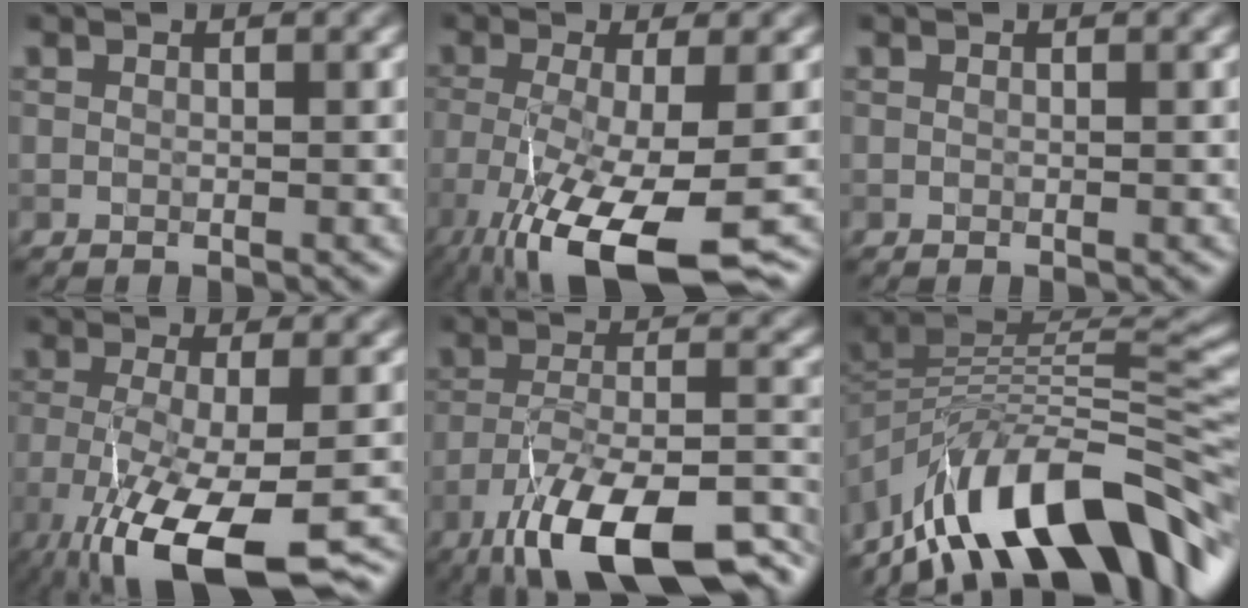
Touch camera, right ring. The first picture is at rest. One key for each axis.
{"total": 10.8, "fx": -5.7, "fy": 2.8, "fz": 8.7, "tx": -0.169, "ty": -0.035, "tz": -0.101}
{"total": 0.0}
{"total": 12.2, "fx": -7.2, "fy": 3.5, "fz": 9.1, "tx": -0.185, "ty": -0.035, "tz": -0.113}
{"total": 14.8, "fx": -10.3, "fy": 4.0, "fz": 9.8, "tx": -0.190, "ty": -0.009, "tz": -0.175}
{"total": 13.0, "fx": -7.5, "fy": 4.9, "fz": 9.4, "tx": -0.158, "ty": 0.036, "tz": -0.140}